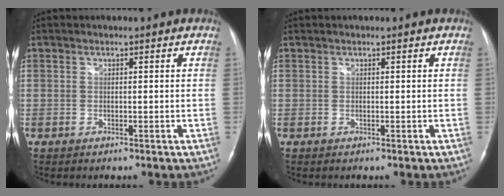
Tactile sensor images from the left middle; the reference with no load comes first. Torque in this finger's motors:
{"motor_torque": [0.09, 0.01, -0.06, 0.00]}